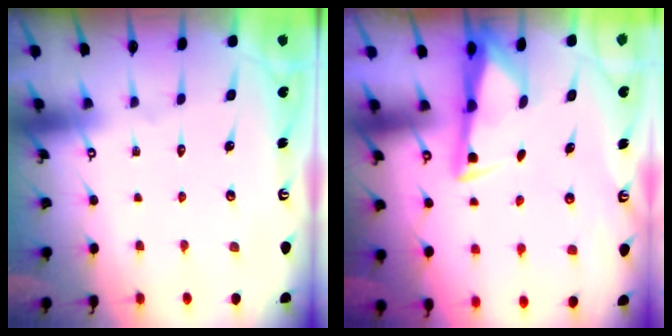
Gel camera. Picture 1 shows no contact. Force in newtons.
{"total": 3.2, "press": 3.2, "slide": 0.4}